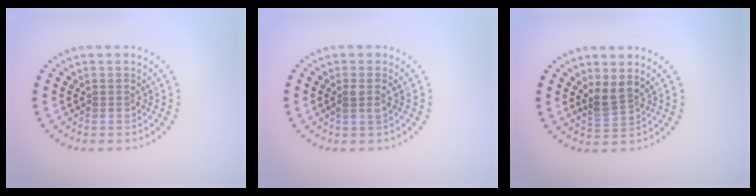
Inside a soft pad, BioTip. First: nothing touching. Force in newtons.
{"total": 1.3, "press": 1.1, "slide": 0.6}
{"total": 2.3, "press": 1.7, "slide": 1.6}